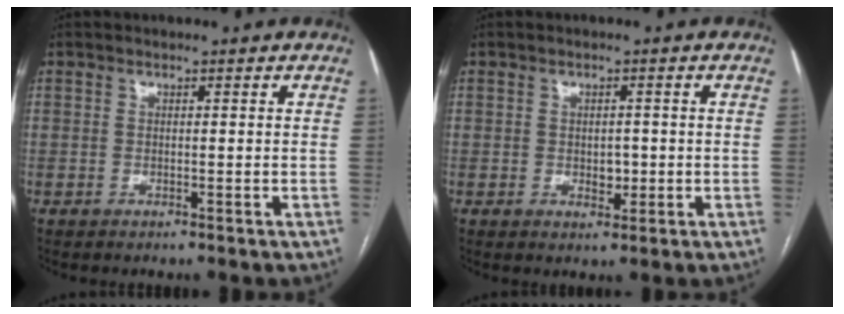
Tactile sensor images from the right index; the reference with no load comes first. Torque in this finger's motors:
{"motor_torque": [0.00, 0.05, 0.05, 0.00]}